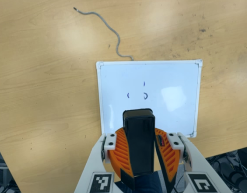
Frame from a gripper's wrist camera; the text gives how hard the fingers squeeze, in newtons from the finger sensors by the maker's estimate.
{"total": 10.7, "left": 10.3, "right": 11.0}